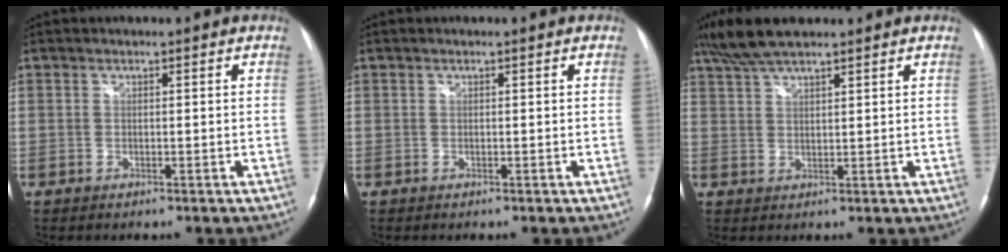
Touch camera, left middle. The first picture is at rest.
{"total": 0.0}
{"total": 7.2, "force": [5.9, 1.1, 3.9], "torque": [-0.085, 0.027, 0.113]}